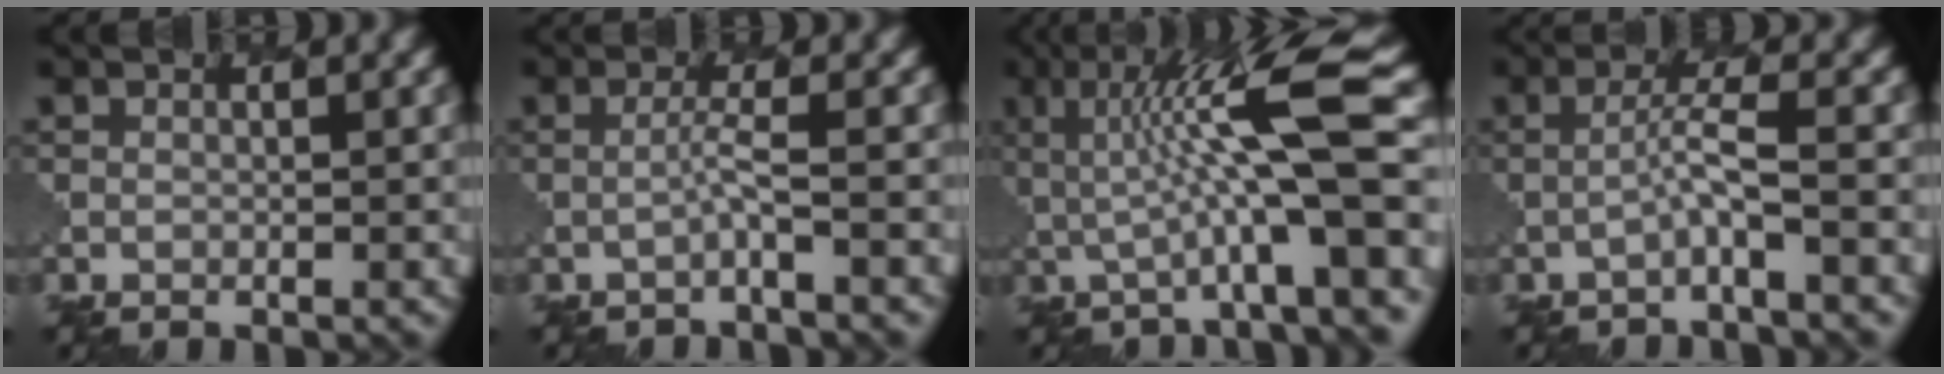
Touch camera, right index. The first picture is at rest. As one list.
[{"total": 1.4, "force": [-0.5, -0.1, 1.3], "torque": [-0.027, 0.005, -0.015]}, {"total": 10.0, "force": [0.9, 1.7, 9.8], "torque": [-0.141, 0.014, 0.015]}, {"total": 2.3, "force": [-0.7, 0.0, 2.1], "torque": [-0.041, 0.011, -0.022]}]